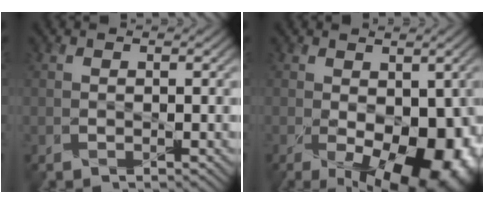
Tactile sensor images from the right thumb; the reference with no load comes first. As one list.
[{"total": 14.1, "force": [-4.3, 7.5, 11.1], "torque": [-0.145, -0.045, -0.039]}]